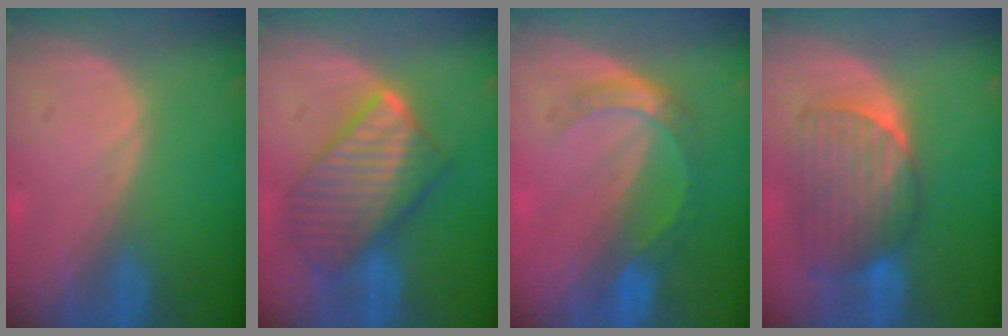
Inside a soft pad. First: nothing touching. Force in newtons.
{"total": 10.1, "press": 10.1, "slide": 0.8}
{"total": 5.4, "press": 4.8, "slide": 2.4}
{"total": 8.3, "press": 8.1, "slide": 1.9}